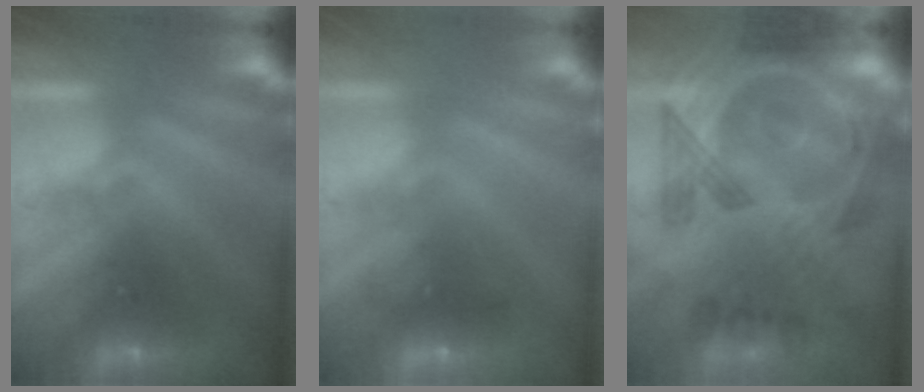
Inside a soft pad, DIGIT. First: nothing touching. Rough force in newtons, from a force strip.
{"total": 2.4}
{"total": 6.7}